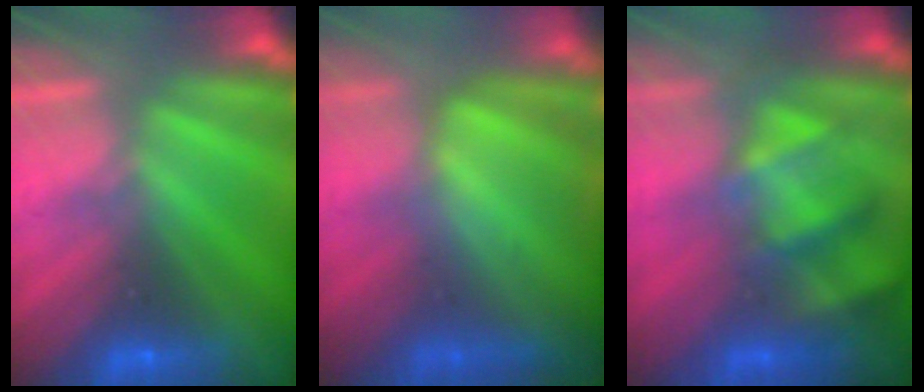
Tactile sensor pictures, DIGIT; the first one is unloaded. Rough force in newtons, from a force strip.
{"total": 7.8}
{"total": 4.9}